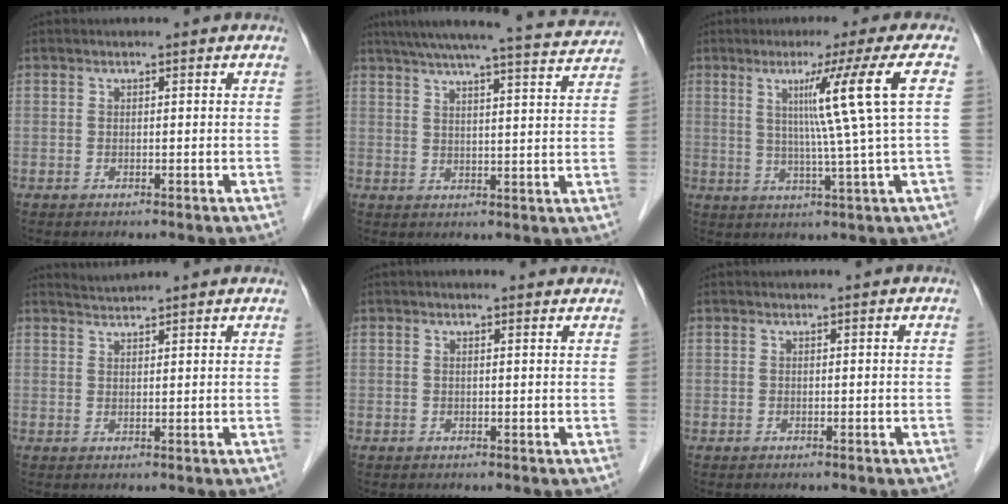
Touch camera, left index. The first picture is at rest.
{"total": 20.0, "force": [18.4, 0.7, 7.7], "torque": [-0.121, -0.005, 0.232]}
{"total": 10.0, "force": [2.3, -3.0, 9.2], "torque": [-0.147, 0.001, 0.050]}
{"total": 4.0, "force": [4.0, -0.4, 0.6], "torque": [-0.014, 0.022, 0.059]}
{"total": 2.9, "force": [2.8, 0.3, 0.9], "torque": [-0.018, 0.008, 0.023]}
{"total": 0.6, "force": [0.6, -0.1, 0.1], "torque": [-0.007, -0.001, 0.010]}